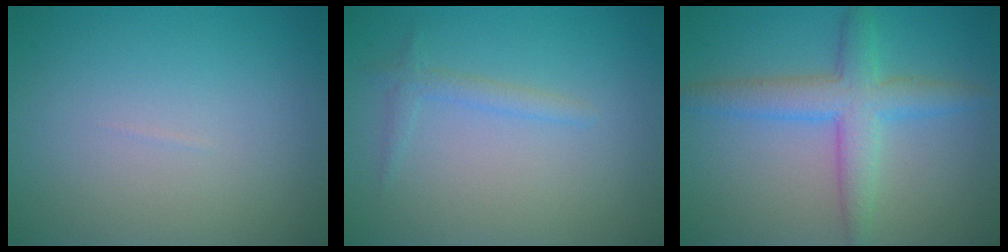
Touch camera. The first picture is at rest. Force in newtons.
{"total": 1.3, "press": 1.3, "slide": 0.1}
{"total": 4.5, "press": 4.5, "slide": 0.2}